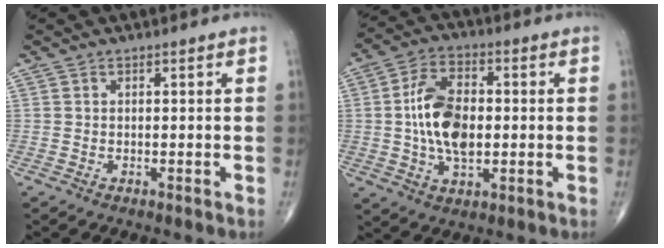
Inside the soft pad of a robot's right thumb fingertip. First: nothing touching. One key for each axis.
{"total": 12.5, "fx": -0.1, "fy": 7.1, "fz": 10.2, "tx": -0.181, "ty": 0.010, "tz": -0.002}